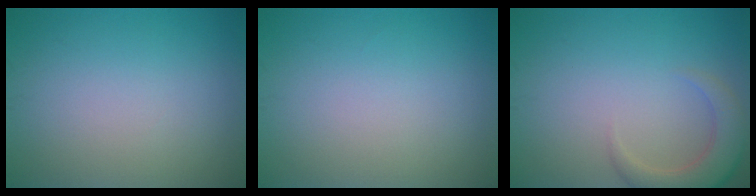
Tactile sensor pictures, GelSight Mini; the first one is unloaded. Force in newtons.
{"total": 0.0}
{"total": 4.0, "press": 4.0, "slide": 0.7}